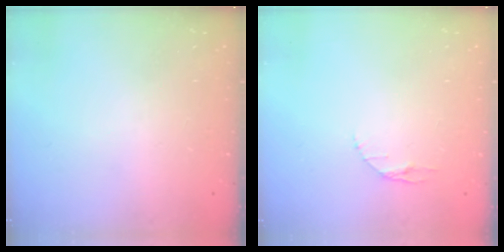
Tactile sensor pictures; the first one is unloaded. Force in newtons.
{"total": 2.9, "press": 2.9, "slide": 0.4}